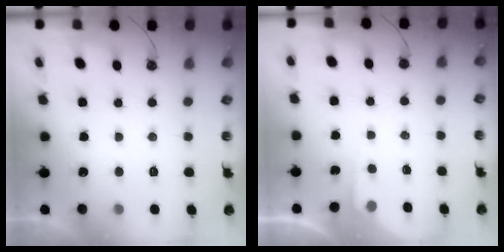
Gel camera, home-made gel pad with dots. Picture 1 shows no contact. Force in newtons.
{"total": 3.0, "press": 2.9, "slide": 0.5}